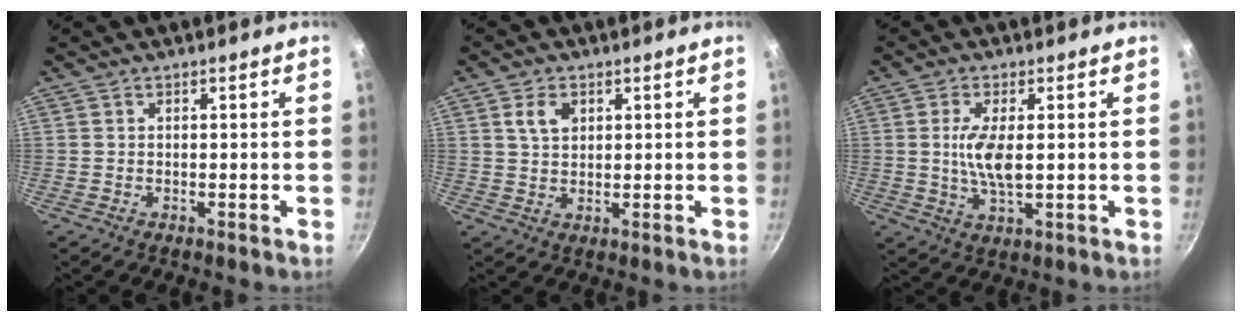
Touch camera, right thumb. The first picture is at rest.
{"total": 4.4, "force": [1.6, 3.0, 2.7], "torque": [-0.037, -0.003, 0.031]}
{"total": 6.9, "force": [0.5, 2.5, 6.4], "torque": [-0.132, -0.005, 0.011]}